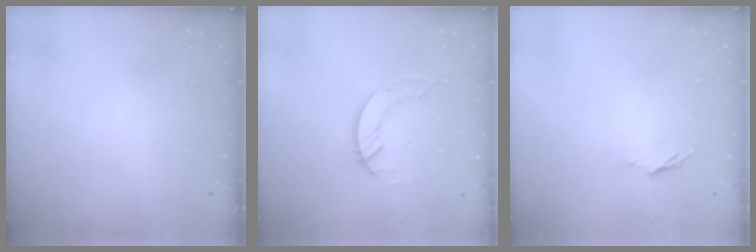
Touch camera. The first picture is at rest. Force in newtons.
{"total": 4.8, "press": 4.8, "slide": 0.3}
{"total": 3.2, "press": 3.2, "slide": 0.3}